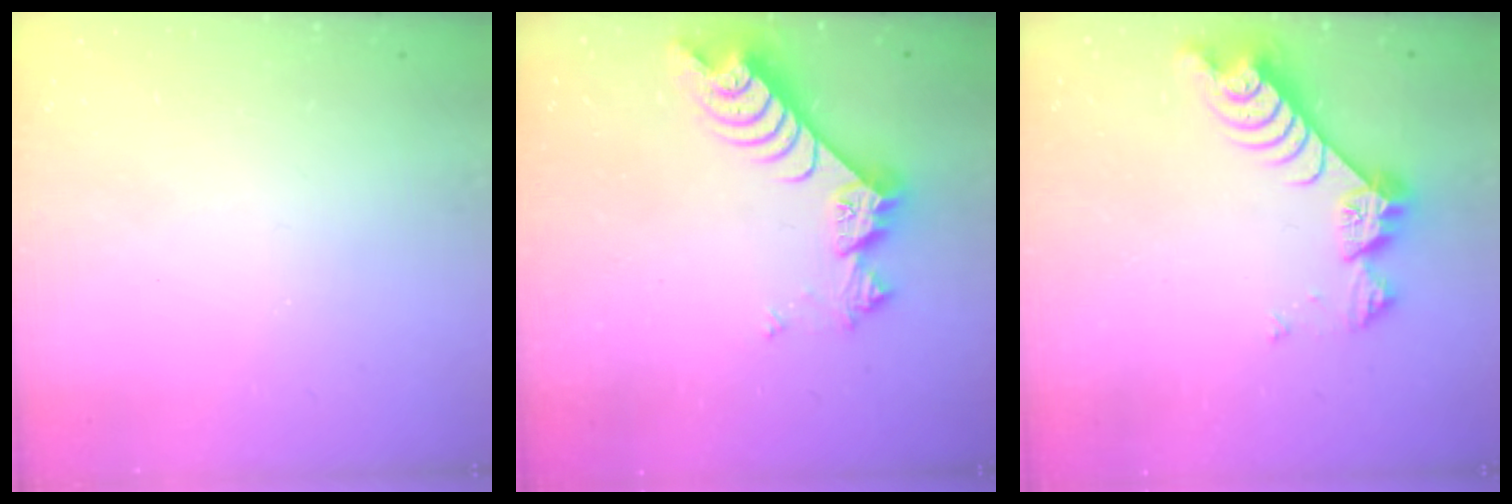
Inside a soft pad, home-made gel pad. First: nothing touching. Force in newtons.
{"total": 7.9, "press": 7.9, "slide": 0.7}
{"total": 7.4, "press": 7.3, "slide": 0.9}